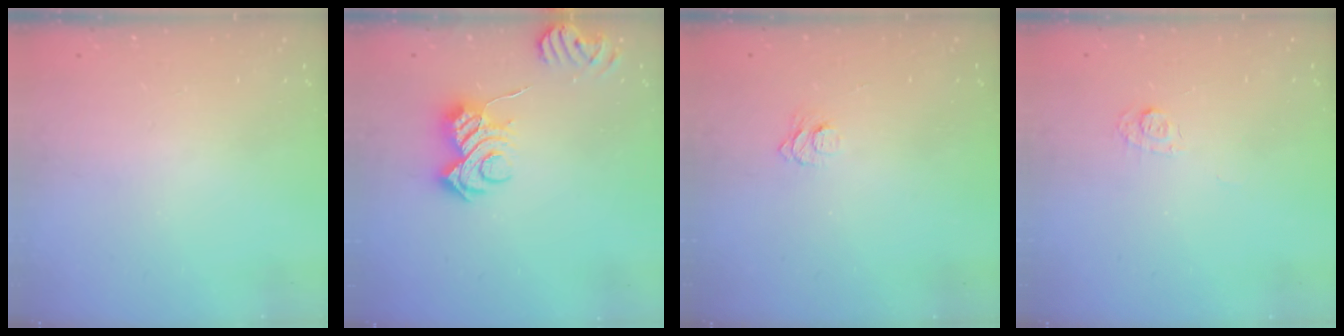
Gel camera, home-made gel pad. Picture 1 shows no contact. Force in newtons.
{"total": 8.5, "press": 8.5, "slide": 0.7}
{"total": 5.8, "press": 5.7, "slide": 0.7}
{"total": 4.3, "press": 4.2, "slide": 0.6}